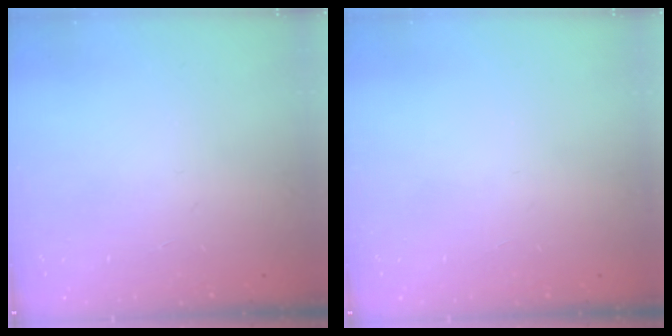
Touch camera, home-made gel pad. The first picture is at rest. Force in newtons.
{"total": 0.0}